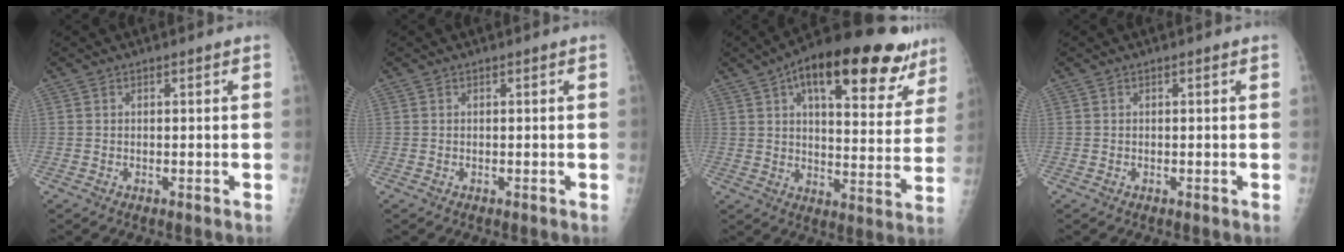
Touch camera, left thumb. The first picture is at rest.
{"total": 0.0}
{"total": 25.1, "force": [14.2, 10.0, 18.1], "torque": [-0.224, -0.016, 0.200]}
{"total": 0.0}